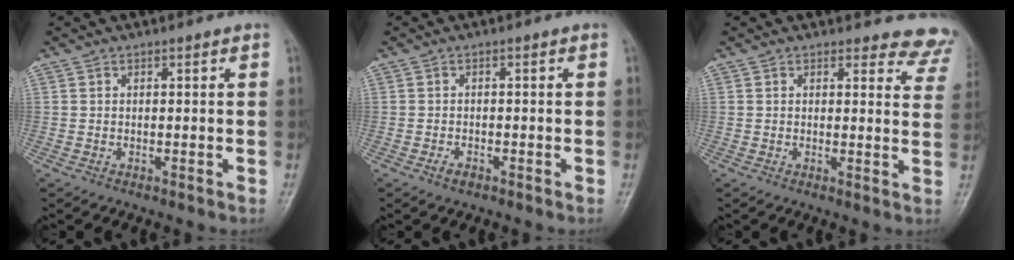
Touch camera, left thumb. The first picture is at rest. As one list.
[{"total": 1.7, "force": [-1.0, 1.0, 1.0], "torque": [-0.019, 0.004, -0.019]}, {"total": 8.4, "force": [7.9, 2.8, -0.2], "torque": [0.058, -0.055, 0.049]}]